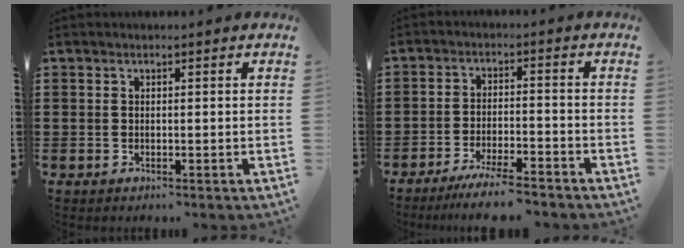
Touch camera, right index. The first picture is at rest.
{"total": 6.6, "force": [-6.0, 0.2, 2.7], "torque": [-0.055, -0.003, -0.116]}